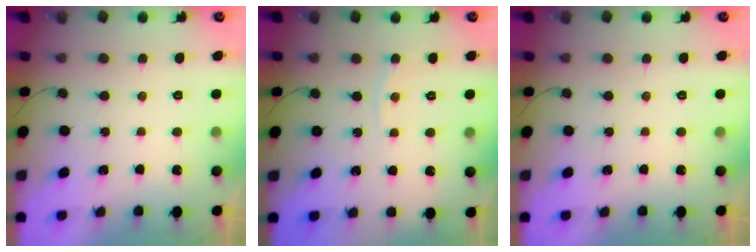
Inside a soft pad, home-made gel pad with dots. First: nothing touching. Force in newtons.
{"total": 2.9, "press": 2.9, "slide": 0.1}
{"total": 0.0}